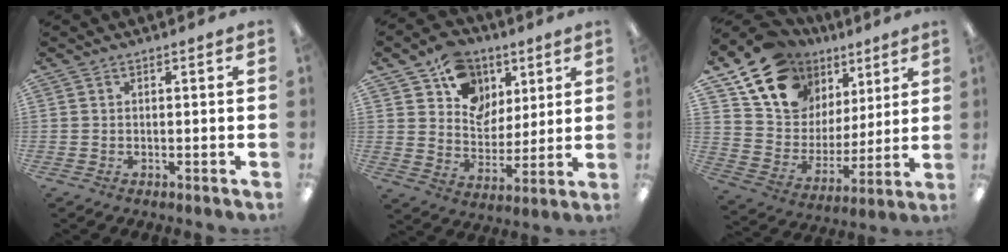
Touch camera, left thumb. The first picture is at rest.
{"total": 13.1, "force": [7.7, 10.1, 3.3], "torque": [-0.057, -0.048, 0.146]}
{"total": 16.6, "force": [11.3, 11.1, 4.9], "torque": [-0.104, -0.074, 0.215]}